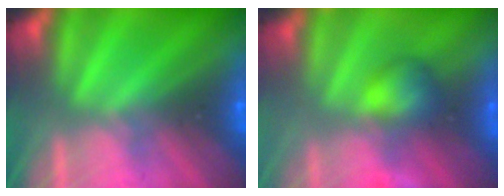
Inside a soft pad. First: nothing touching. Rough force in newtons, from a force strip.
{"total": 3.3}